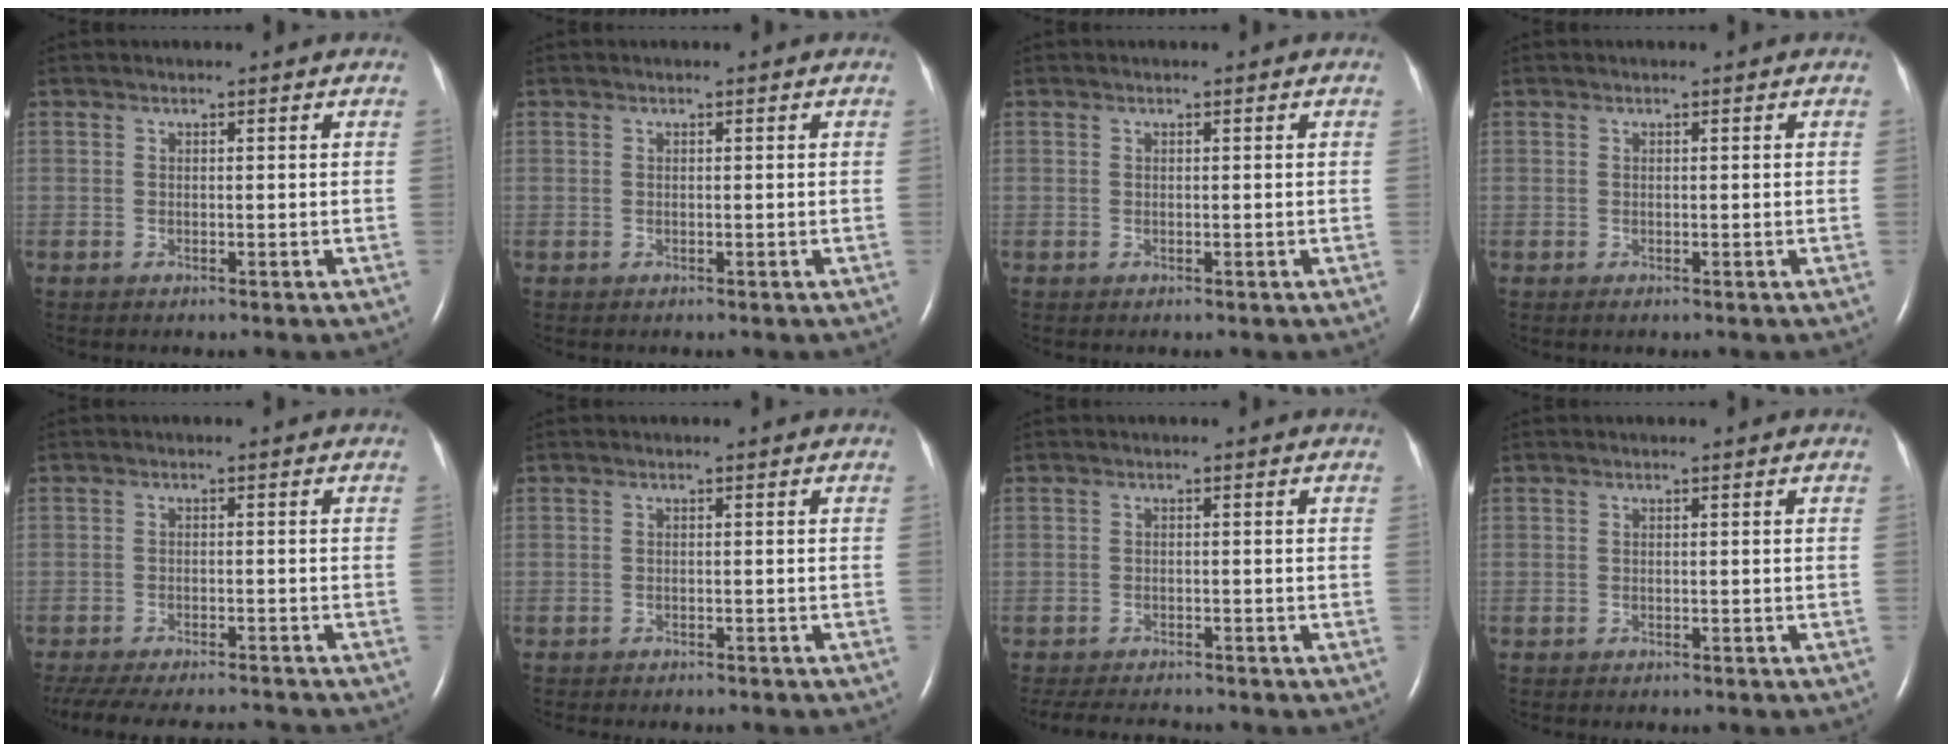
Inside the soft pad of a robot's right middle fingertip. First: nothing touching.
{"total": 0.0}
{"total": 0.0}
{"total": 0.0}
{"total": 16.2, "force": [-14.5, 3.4, 6.2], "torque": [-0.162, -0.021, -0.202]}
{"total": 8.7, "force": [-7.7, 2.0, 3.5], "torque": [-0.038, -0.010, -0.085]}
{"total": 8.5, "force": [-7.8, 1.7, 2.9], "torque": [-0.051, -0.009, -0.110]}
{"total": 3.9, "force": [-3.3, 1.0, 1.7], "torque": [-0.028, -0.007, -0.033]}